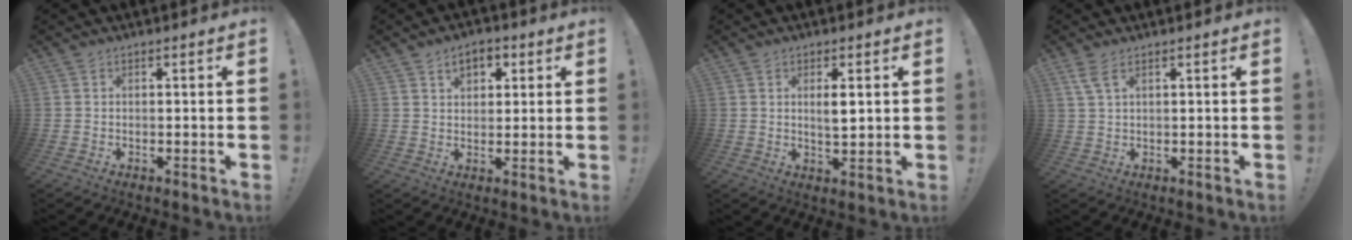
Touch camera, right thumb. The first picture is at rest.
{"total": 5.9, "force": [2.6, 4.1, 3.3], "torque": [-0.034, -0.005, 0.044]}
{"total": 4.0, "force": [1.1, 1.2, 3.6], "torque": [-0.052, -0.011, 0.014]}
{"total": 3.7, "force": [2.1, 1.1, 2.9], "torque": [-0.062, -0.001, 0.039]}